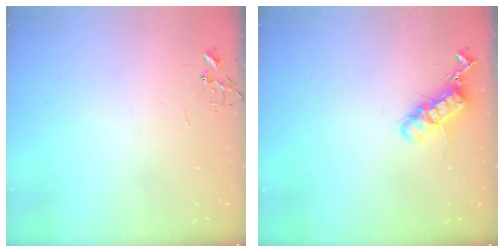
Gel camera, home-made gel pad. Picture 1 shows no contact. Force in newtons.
{"total": 12.5, "press": 12.5, "slide": 0.4}